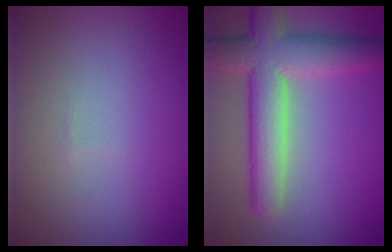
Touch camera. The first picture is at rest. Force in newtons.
{"total": 7.5, "press": 7.5, "slide": 0.5}